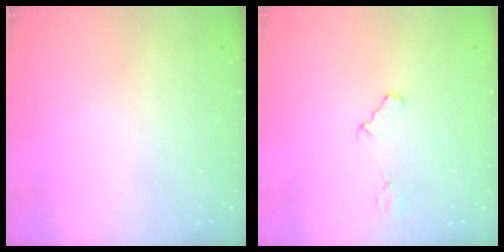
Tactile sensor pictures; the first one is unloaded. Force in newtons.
{"total": 5.5, "press": 5.5, "slide": 0.5}